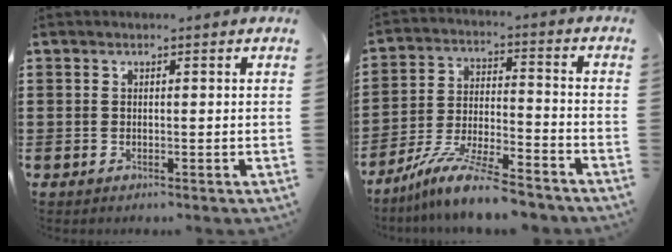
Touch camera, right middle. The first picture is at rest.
{"total": 10.4, "force": [-9.1, 0.8, 5.1], "torque": [-0.099, 0.012, -0.176]}